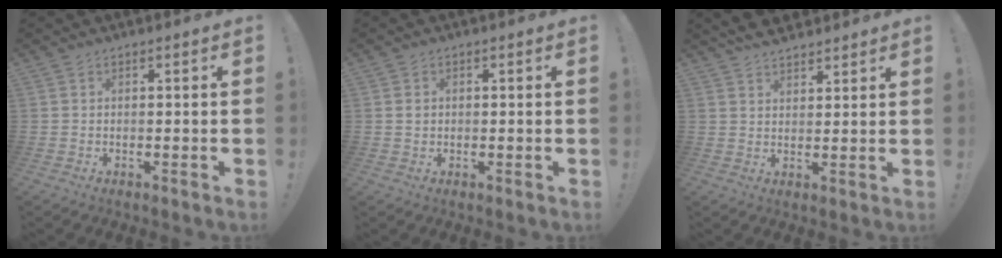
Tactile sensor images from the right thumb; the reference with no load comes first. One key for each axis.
{"total": 1.1, "fx": 0.3, "fy": 1.0, "fz": 0.3, "tx": 0.001, "ty": 0.002, "tz": 0.003}
{"total": 5.6, "fx": 5.1, "fy": 2.0, "fz": 1.3, "tx": -0.022, "ty": -0.026, "tz": 0.096}